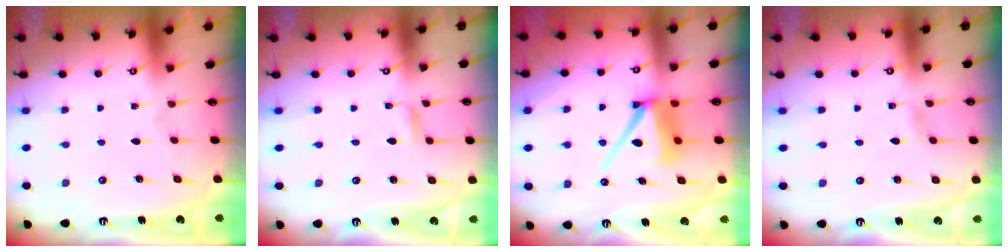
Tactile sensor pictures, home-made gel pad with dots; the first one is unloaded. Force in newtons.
{"total": 1.6, "press": 1.6, "slide": 0.2}
{"total": 10.0, "press": 9.9, "slide": 1.0}
{"total": 0.5, "press": 0.5, "slide": 0.1}